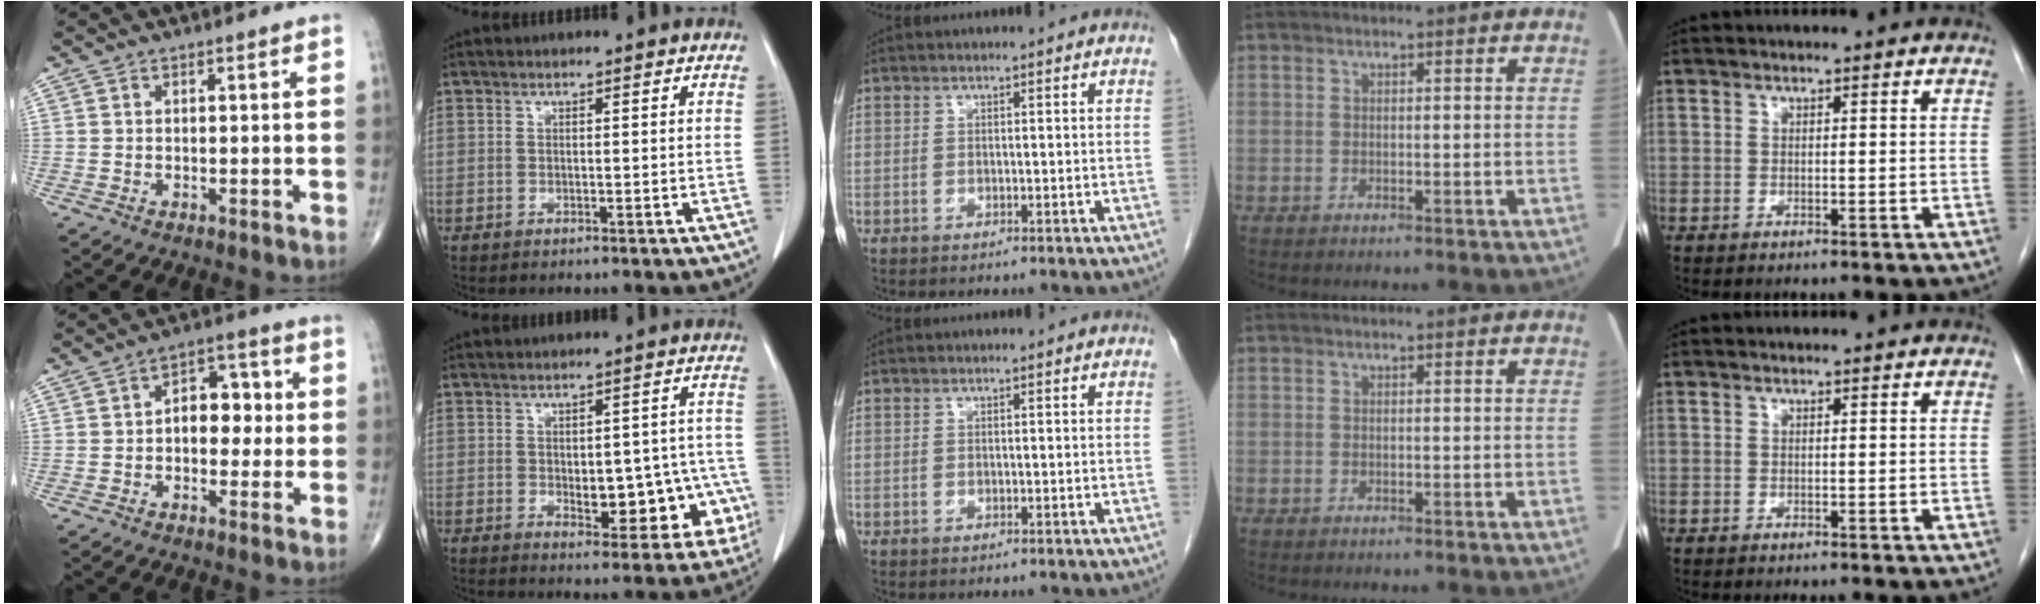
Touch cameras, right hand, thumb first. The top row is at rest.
{"thumb": {"total": 8.2, "force": [0.0, 5.4, 6.2], "torque": [-0.052, 0.025, -0.008]}, "index": {"total": 11.7, "force": [-2.9, 6.2, 9.5], "torque": [-0.100, 0.021, -0.025]}}